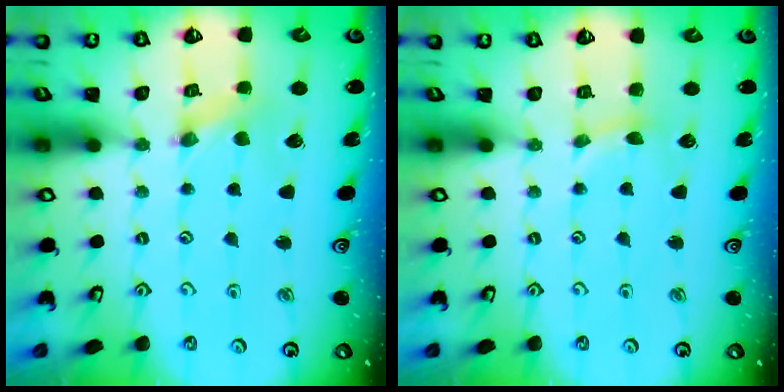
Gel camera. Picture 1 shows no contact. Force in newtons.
{"total": 2.3, "press": 2.3, "slide": 0.3}